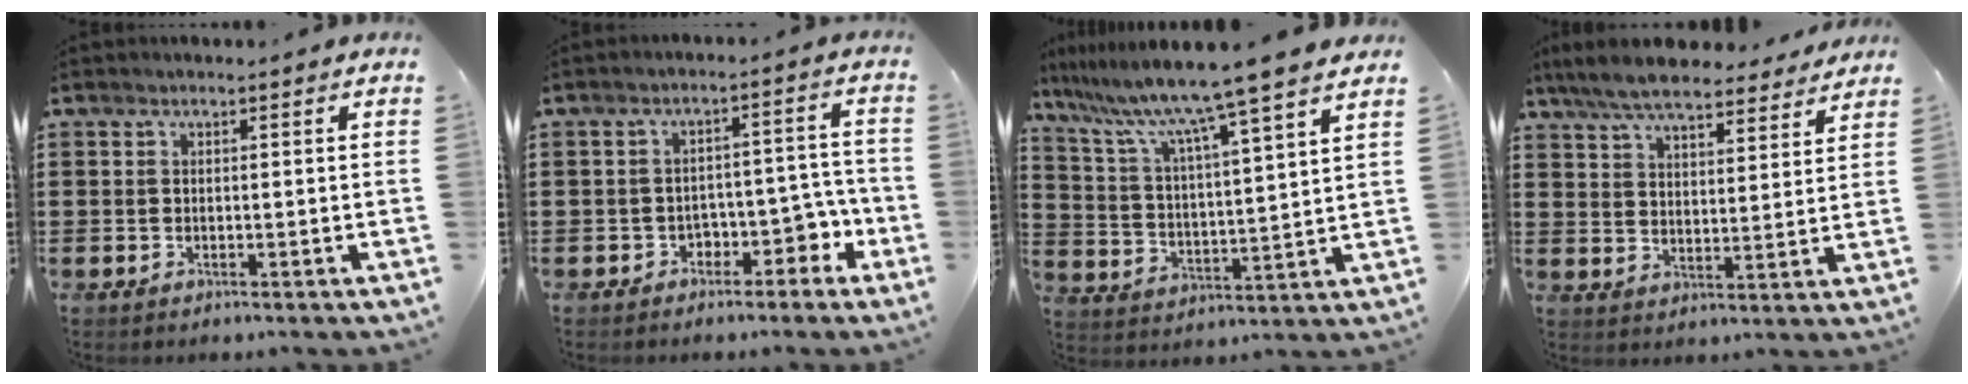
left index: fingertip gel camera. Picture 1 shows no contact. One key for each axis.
{"total": 4.2, "fx": -3.1, "fy": 2.2, "fz": 1.8, "tx": -0.038, "ty": 0.010, "tz": -0.065}
{"total": 9.5, "fx": 8.1, "fy": -1.5, "fz": 4.7, "tx": -0.124, "ty": -0.064, "tz": 0.129}
{"total": 7.6, "fx": 7.0, "fy": 1.0, "fz": 2.7, "tx": -0.079, "ty": -0.025, "tz": 0.128}